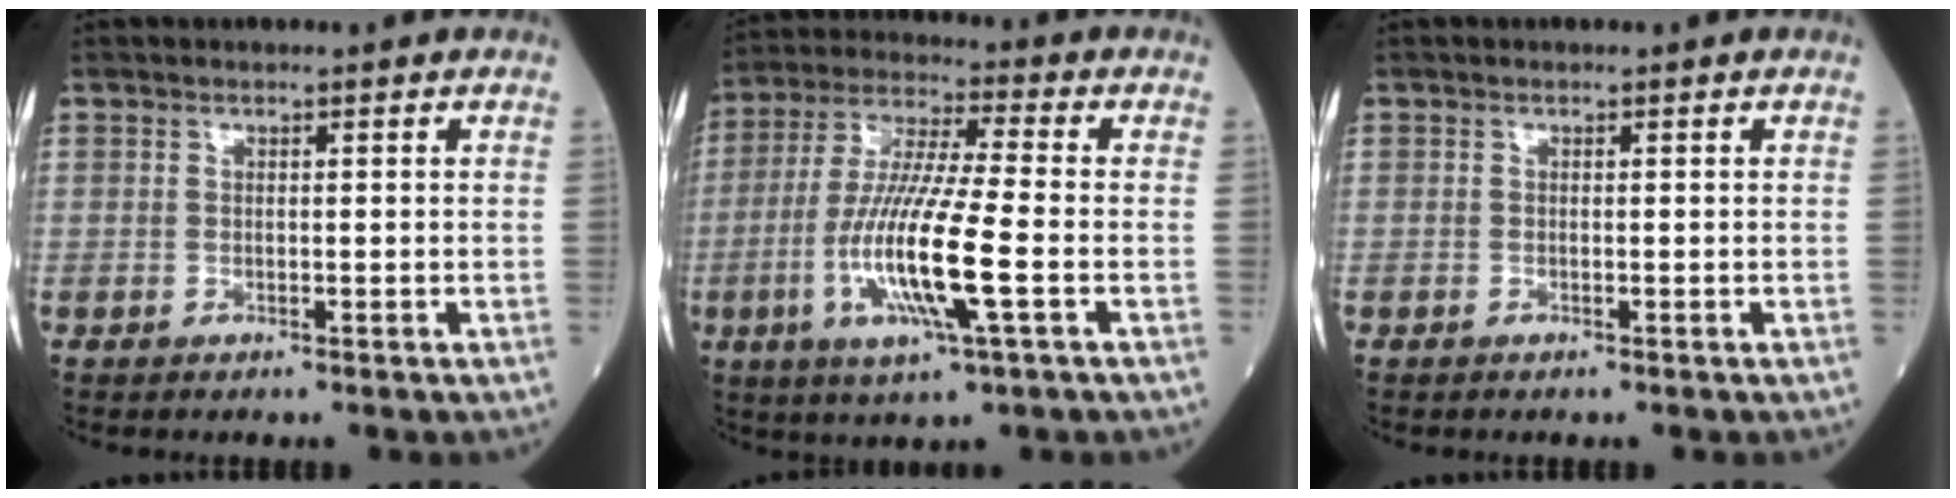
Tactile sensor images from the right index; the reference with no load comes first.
{"total": 14.4, "force": [-3.7, 0.7, 13.9], "torque": [-0.283, -0.015, -0.074]}
{"total": 0.0}